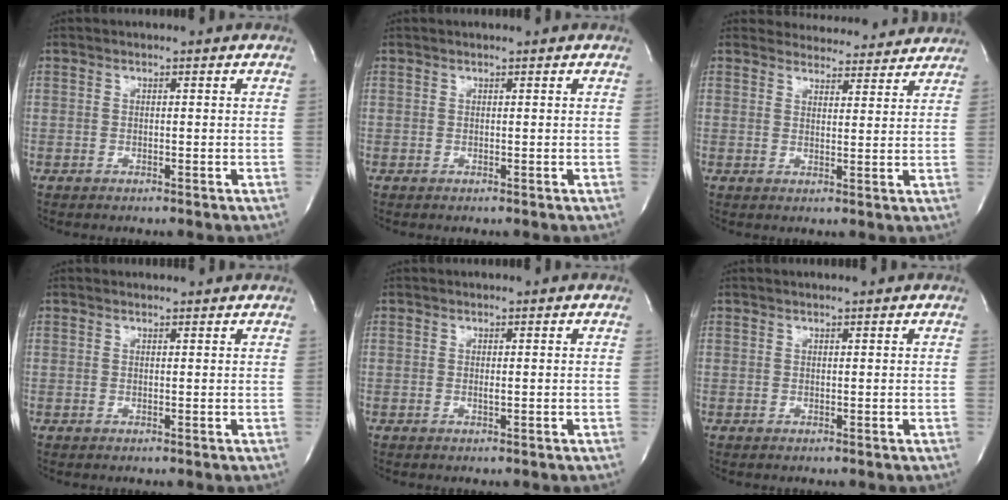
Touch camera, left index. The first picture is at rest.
{"total": 0.9, "force": [0.8, 0.0, 0.5], "torque": [-0.009, 0.007, 0.015]}
{"total": 10.1, "force": [9.8, 2.4, 0.7], "torque": [0.010, 0.007, 0.110]}
{"total": 1.9, "force": [1.8, 0.2, 0.2], "torque": [-0.012, 0.010, 0.026]}
{"total": 0.6, "force": [0.3, 0.0, 0.5], "torque": [-0.012, 0.000, 0.003]}
{"total": 1.9, "force": [1.6, 0.0, 1.0], "torque": [-0.014, 0.012, 0.025]}